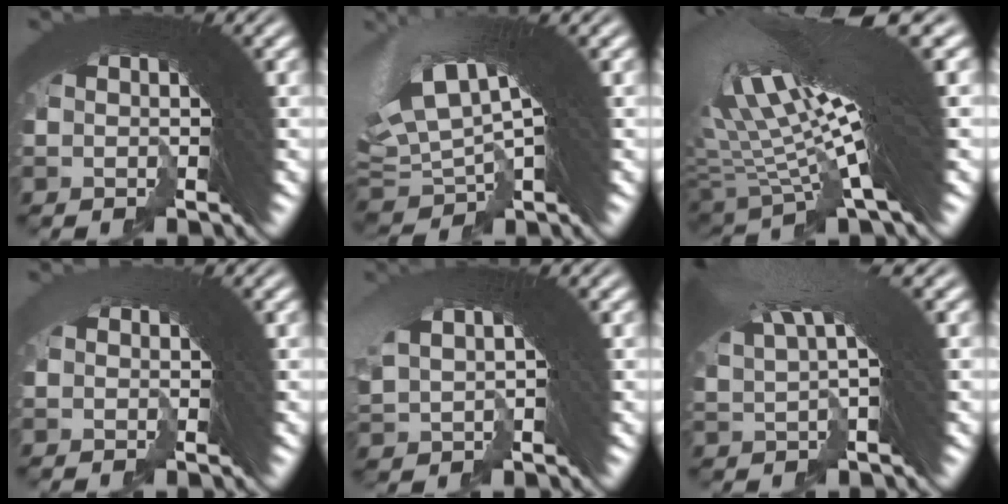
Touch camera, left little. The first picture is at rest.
{"total": 4.1, "force": [2.2, 2.6, 2.3], "torque": [-0.054, 0.000, 0.047]}
{"total": 13.2, "force": [6.2, 3.6, 11.1], "torque": [-0.188, 0.031, 0.101]}
{"total": 2.6, "force": [-1.3, -0.8, -2.1], "torque": [0.033, -0.011, -0.020]}
{"total": 1.7, "force": [1.6, 0.1, -0.6], "torque": [0.019, 0.004, 0.035]}
{"total": 4.1, "force": [3.0, -0.9, 2.7], "torque": [-0.040, 0.027, 0.050]}